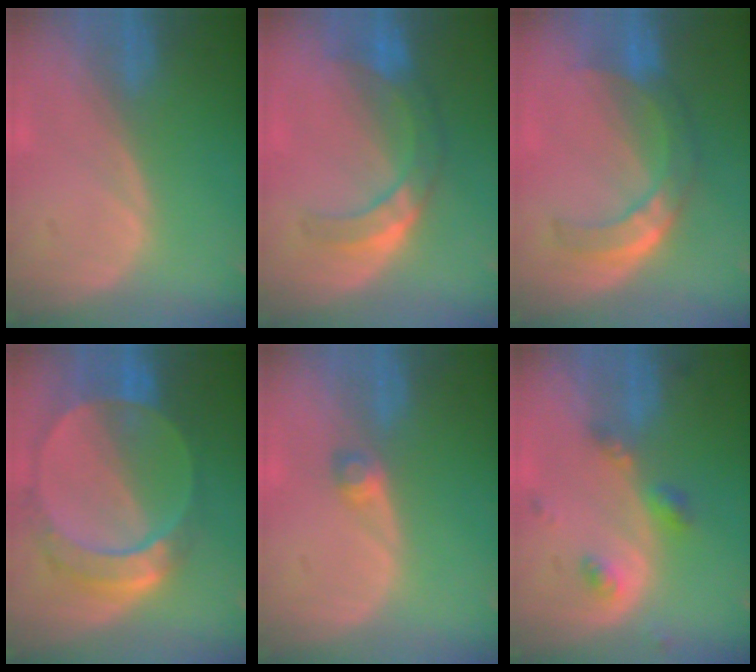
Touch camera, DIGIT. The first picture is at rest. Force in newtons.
{"total": 7.2, "press": 6.4, "slide": 3.3}
{"total": 7.7, "press": 6.6, "slide": 4.0}
{"total": 9.7, "press": 8.3, "slide": 5.0}
{"total": 2.0, "press": 1.7, "slide": 1.1}
{"total": 4.2, "press": 4.1, "slide": 1.1}